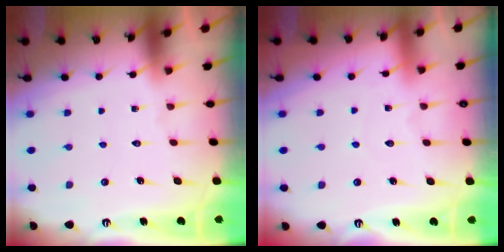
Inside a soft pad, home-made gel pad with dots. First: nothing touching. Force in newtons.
{"total": 3.6, "press": 3.5, "slide": 0.5}